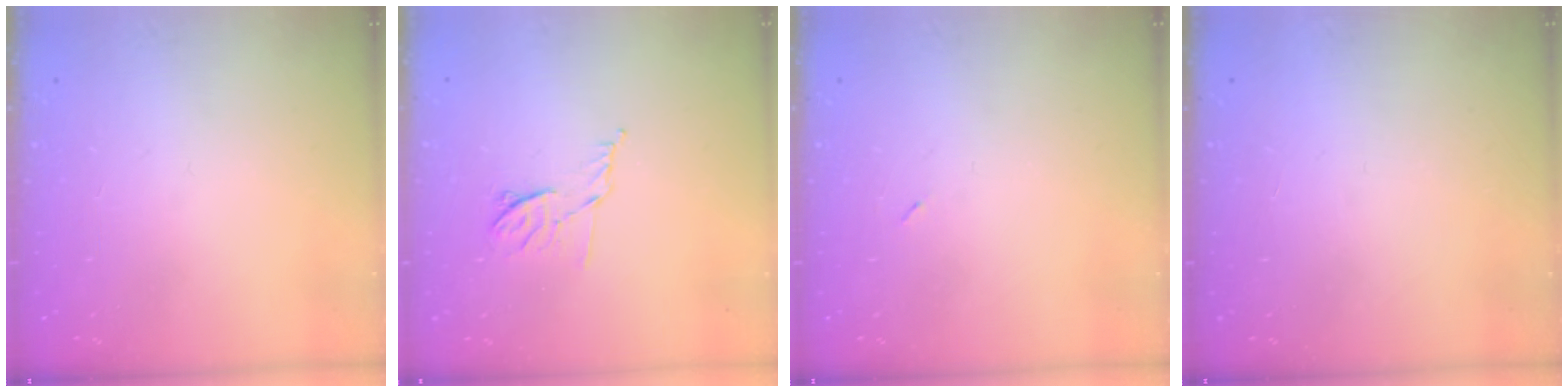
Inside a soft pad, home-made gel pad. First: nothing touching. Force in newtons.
{"total": 7.4, "press": 7.3, "slide": 1.2}
{"total": 2.2, "press": 2.1, "slide": 0.9}
{"total": 1.6, "press": 1.6, "slide": 0.1}